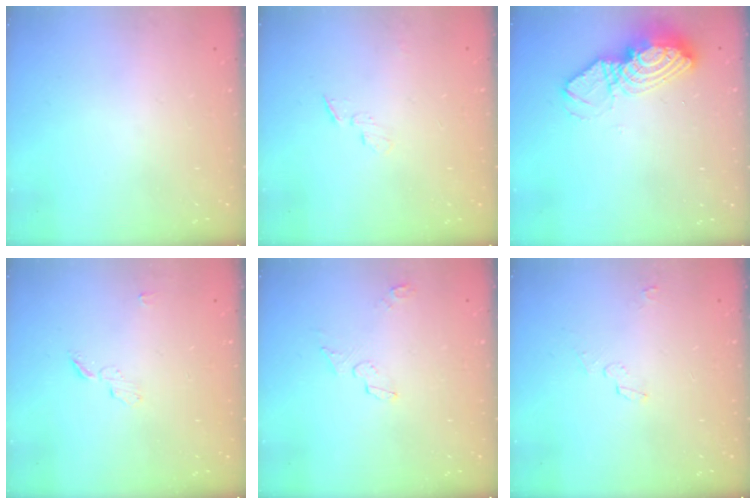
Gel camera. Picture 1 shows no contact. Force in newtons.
{"total": 3.3, "press": 3.3, "slide": 0.4}
{"total": 13.0, "press": 12.9, "slide": 1.7}
{"total": 3.7, "press": 3.7, "slide": 0.4}
{"total": 5.5, "press": 4.5, "slide": 3.2}
{"total": 2.6, "press": 2.3, "slide": 1.2}